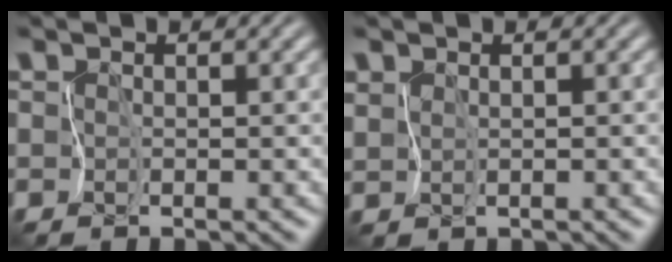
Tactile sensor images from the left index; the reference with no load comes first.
{"total": 2.1, "force": [1.7, 1.2, 0.4], "torque": [-0.013, 0.005, 0.025]}